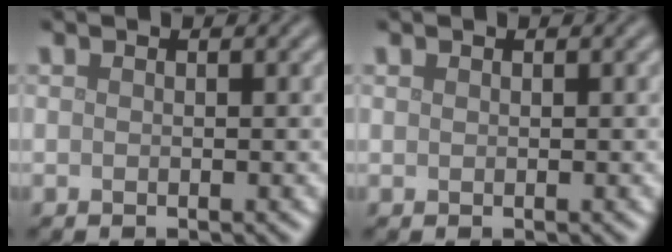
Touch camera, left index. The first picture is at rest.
{"total": 0.0}